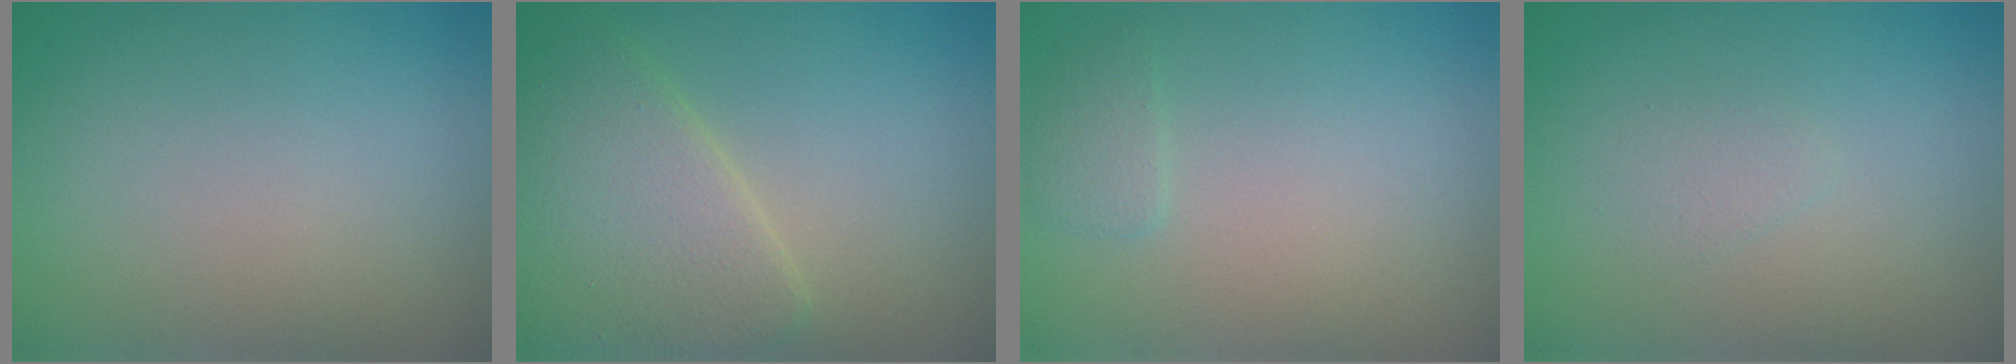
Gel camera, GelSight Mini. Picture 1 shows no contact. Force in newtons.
{"total": 6.0, "press": 6.0, "slide": 0.2}
{"total": 1.0, "press": 1.0, "slide": 0.1}
{"total": 0.9, "press": 0.9, "slide": 0.1}